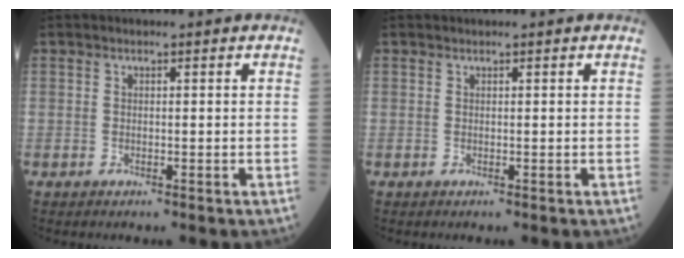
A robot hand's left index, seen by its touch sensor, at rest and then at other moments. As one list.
[{"total": 0.0}]